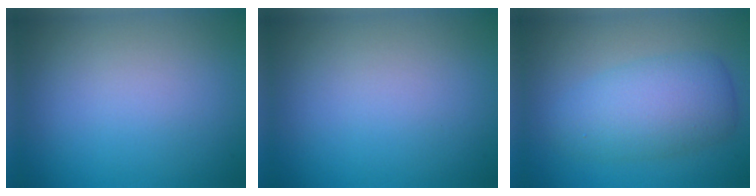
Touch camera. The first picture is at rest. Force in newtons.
{"total": 0.0}
{"total": 5.0, "press": 5.0, "slide": 0.2}